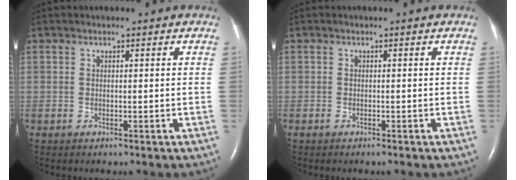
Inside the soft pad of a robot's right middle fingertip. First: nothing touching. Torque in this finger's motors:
{"motor_torque": [-0.33, 0.05, 0.01, 0.00]}